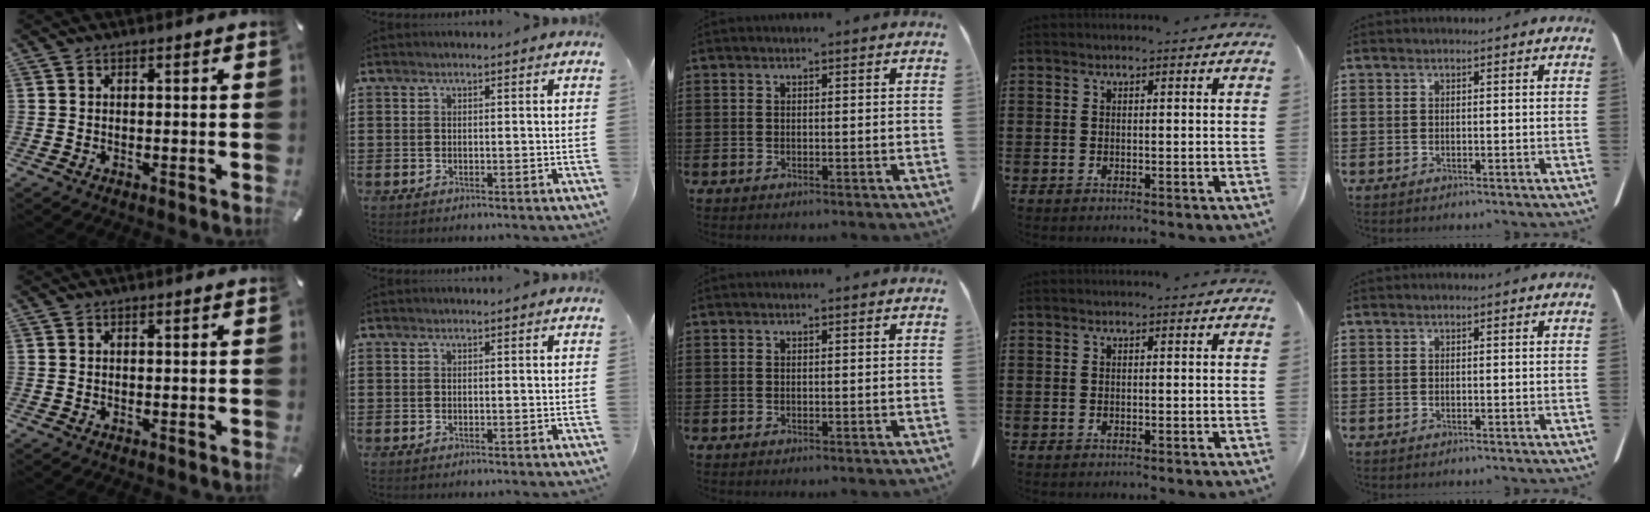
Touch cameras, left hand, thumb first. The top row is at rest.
{}